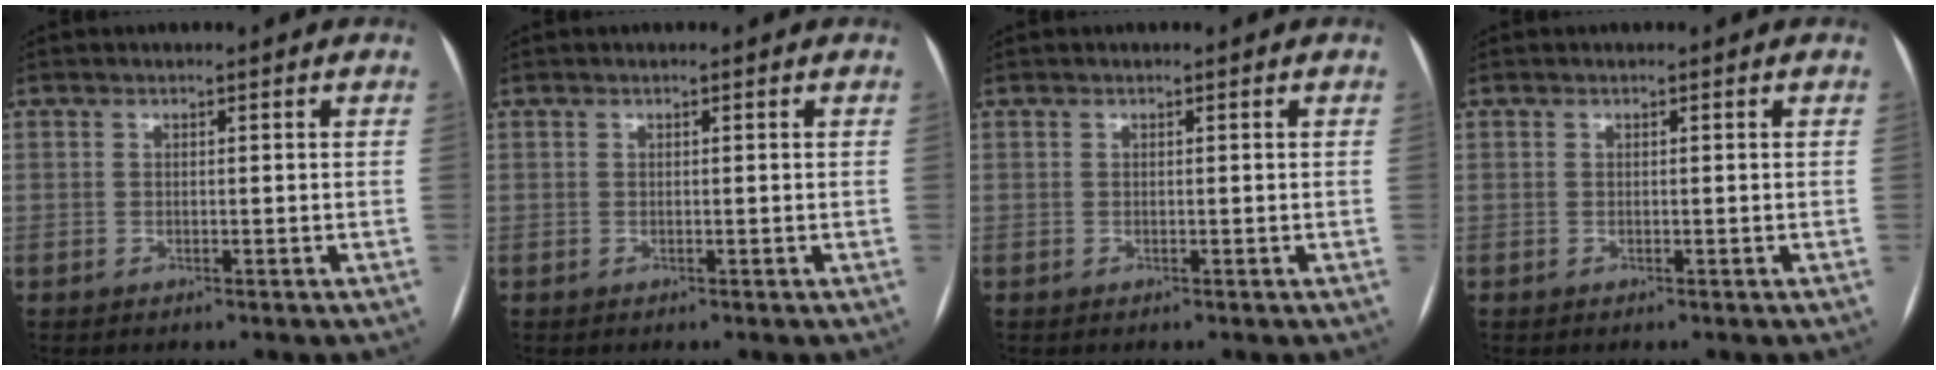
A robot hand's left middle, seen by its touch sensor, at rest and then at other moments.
{"total": 0.0}
{"total": 0.0}
{"total": 0.0}